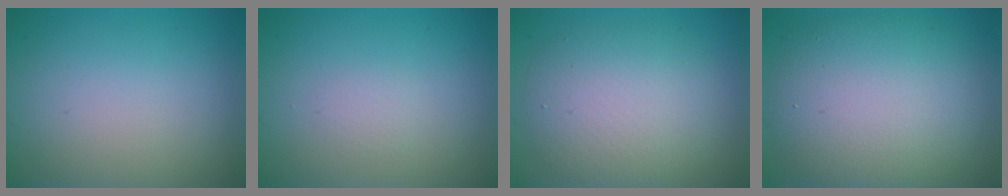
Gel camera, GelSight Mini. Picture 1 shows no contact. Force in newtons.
{"total": 0.0}
{"total": 6.0, "press": 6.0, "slide": 0.4}
{"total": 10.1, "press": 10.1, "slide": 0.3}